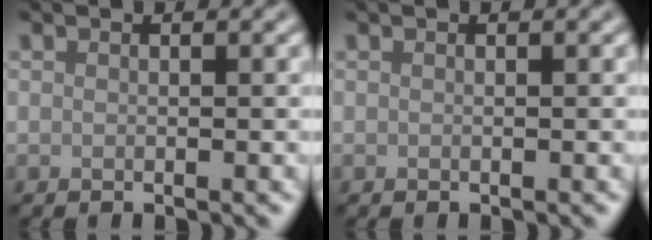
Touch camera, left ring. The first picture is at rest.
{"total": 0.0}